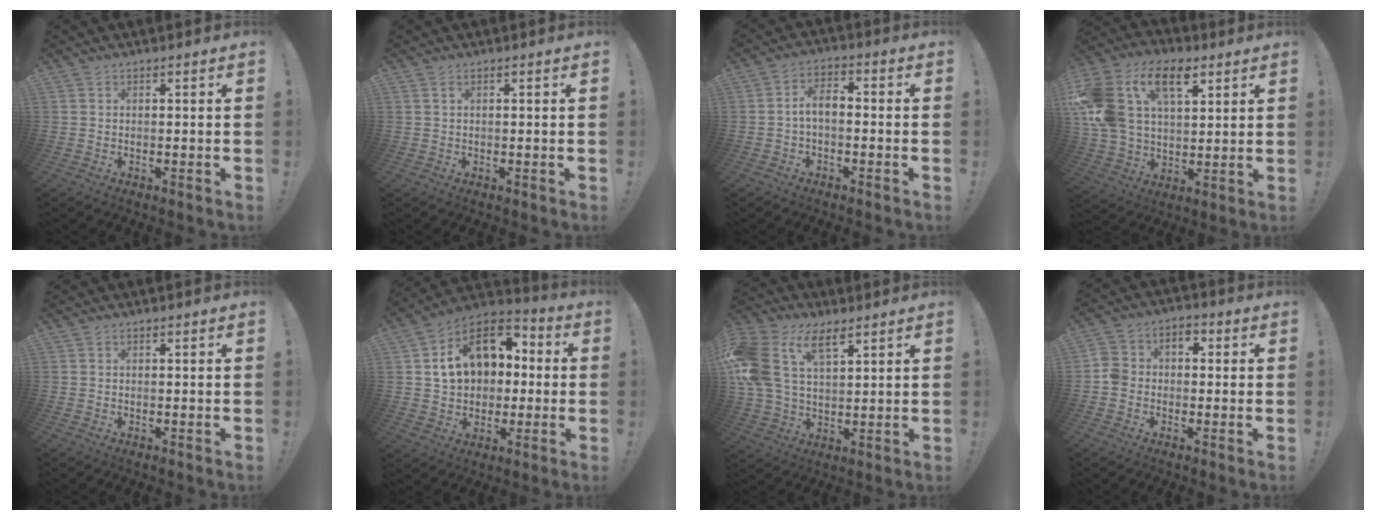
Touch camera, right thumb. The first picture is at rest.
{"total": 0.8, "force": [0.4, 0.2, 0.7], "torque": [-0.018, 0.003, 0.007]}
{"total": 5.4, "force": [-0.8, 2.8, 4.6], "torque": [-0.089, 0.007, -0.015]}
{"total": 21.1, "force": [8.8, 13.4, 13.7], "torque": [-0.263, -0.032, 0.155]}
{"total": 0.0}
{"total": 17.0, "force": [4.5, 12.6, 10.5], "torque": [-0.160, -0.006, 0.091]}
{"total": 16.1, "force": [7.6, 9.5, 10.5], "torque": [-0.228, -0.026, 0.141]}
{"total": 5.9, "force": [-2.4, 4.9, 2.3], "torque": [-0.041, 0.027, -0.045]}